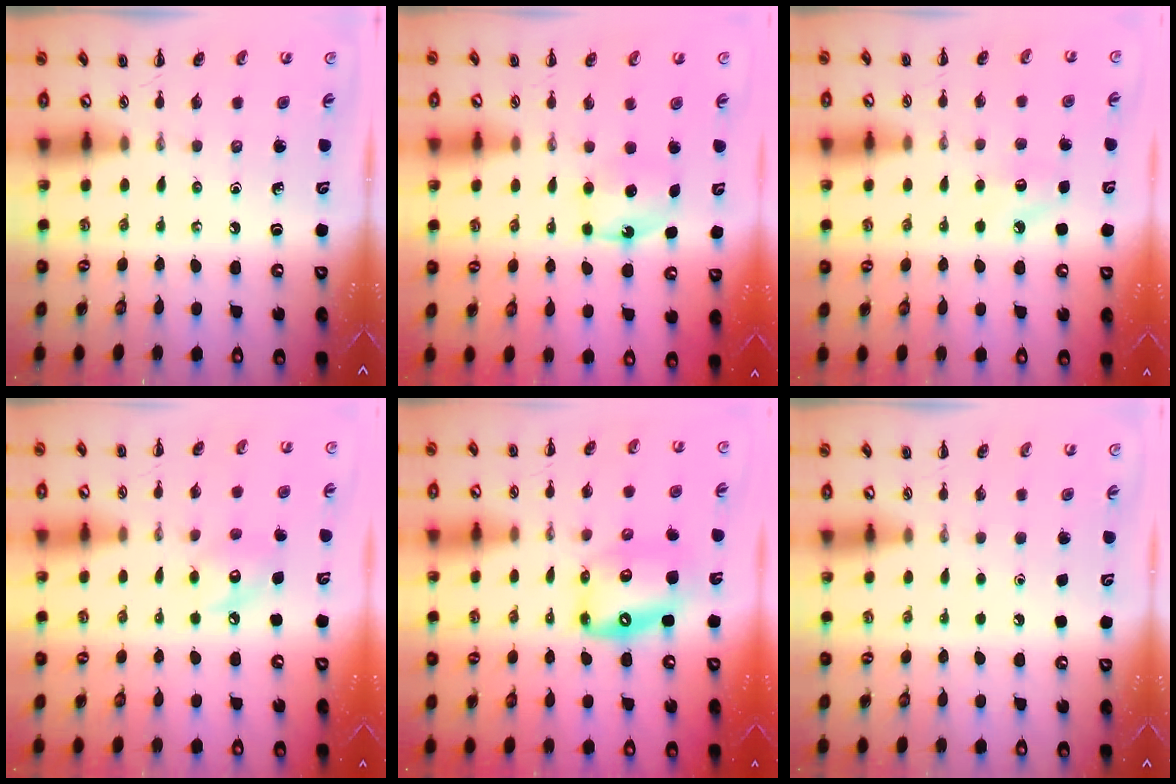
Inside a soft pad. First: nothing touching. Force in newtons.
{"total": 5.5, "press": 5.4, "slide": 1.3}
{"total": 6.4, "press": 6.2, "slide": 1.5}
{"total": 6.7, "press": 6.6, "slide": 1.0}
{"total": 13.3, "press": 12.8, "slide": 3.5}
{"total": 1.7, "press": 1.7, "slide": 0.1}